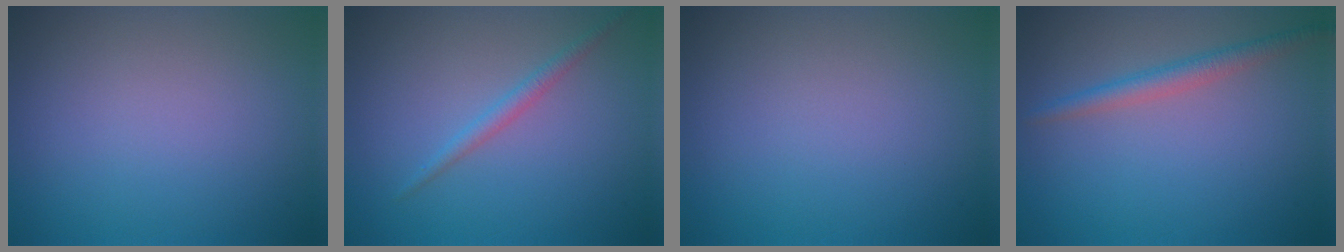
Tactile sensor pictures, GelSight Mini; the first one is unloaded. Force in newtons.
{"total": 1.3, "press": 1.3, "slide": 0.1}
{"total": 0.0}
{"total": 2.2, "press": 2.1, "slide": 0.0}